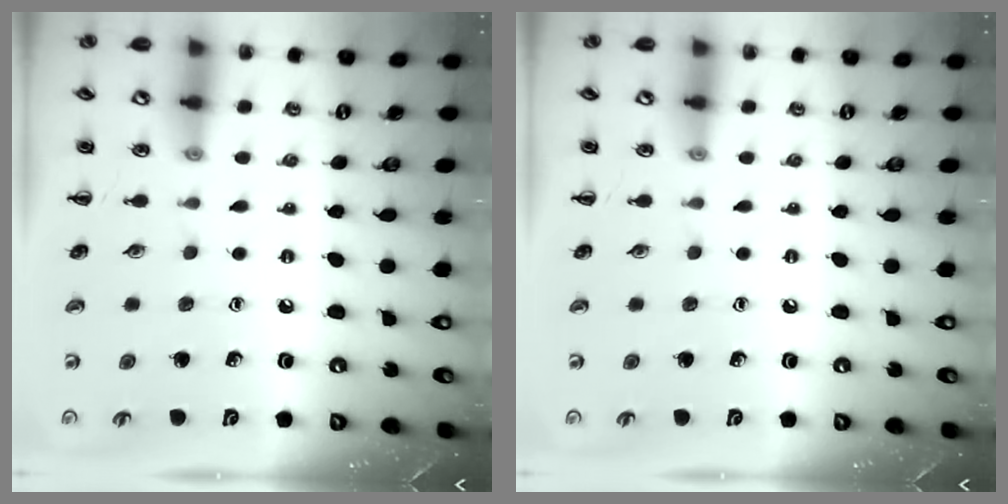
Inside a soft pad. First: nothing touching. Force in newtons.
{"total": 0.0}